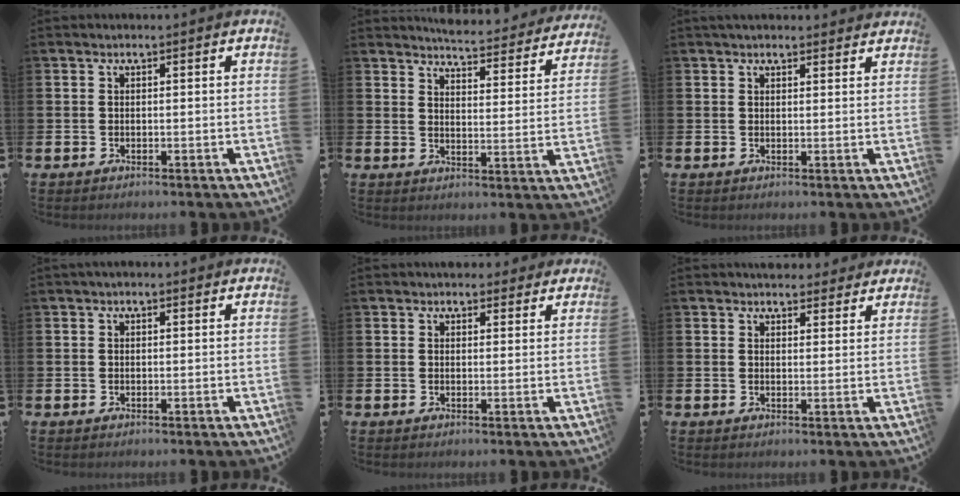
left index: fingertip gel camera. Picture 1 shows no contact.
{"total": 5.0, "force": [5.0, 0.1, 0.6], "torque": [-0.014, -0.046, 0.081]}
{"total": 2.1, "force": [2.0, 0.5, 0.2], "torque": [0.004, -0.007, 0.035]}
{"total": 0.7, "force": [0.5, 0.3, 0.4], "torque": [0.005, 0.001, 0.006]}
{"total": 2.6, "force": [2.4, 1.0, -0.1], "torque": [0.020, -0.012, 0.040]}
{"total": 3.7, "force": [3.5, 0.9, -0.2], "torque": [0.013, -0.021, 0.064]}